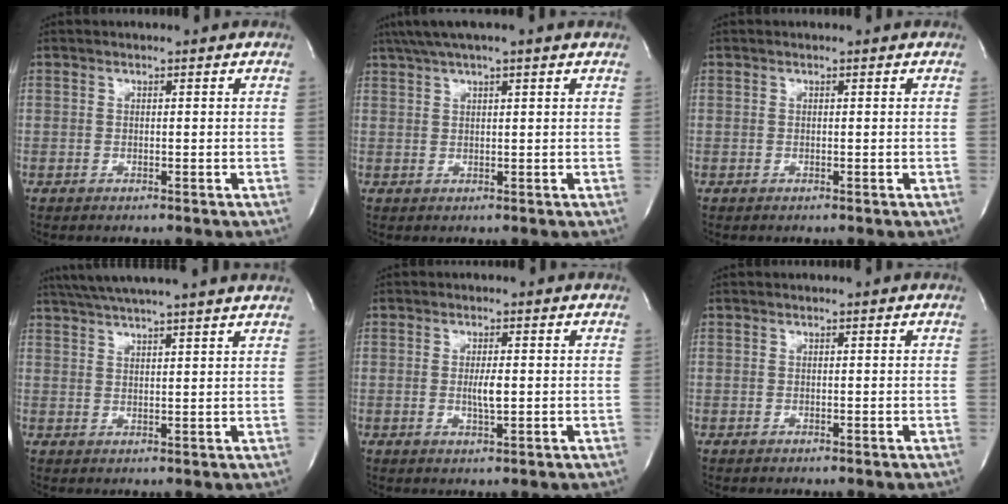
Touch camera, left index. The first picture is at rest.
{"total": 6.9, "force": [5.2, -0.2, 4.6], "torque": [-0.082, 0.037, 0.083]}
{"total": 0.0}
{"total": 14.6, "force": [12.8, -0.5, 7.2], "torque": [-0.128, 0.028, 0.174]}
{"total": 2.9, "force": [-0.2, 0.5, 2.8], "torque": [-0.055, -0.003, -0.002]}
{"total": 0.0}